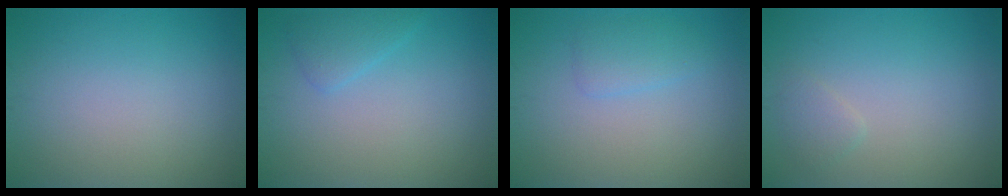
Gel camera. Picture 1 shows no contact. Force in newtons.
{"total": 1.7, "press": 1.7, "slide": 0.0}
{"total": 1.8, "press": 1.8, "slide": 0.0}
{"total": 1.1, "press": 1.1, "slide": 0.1}